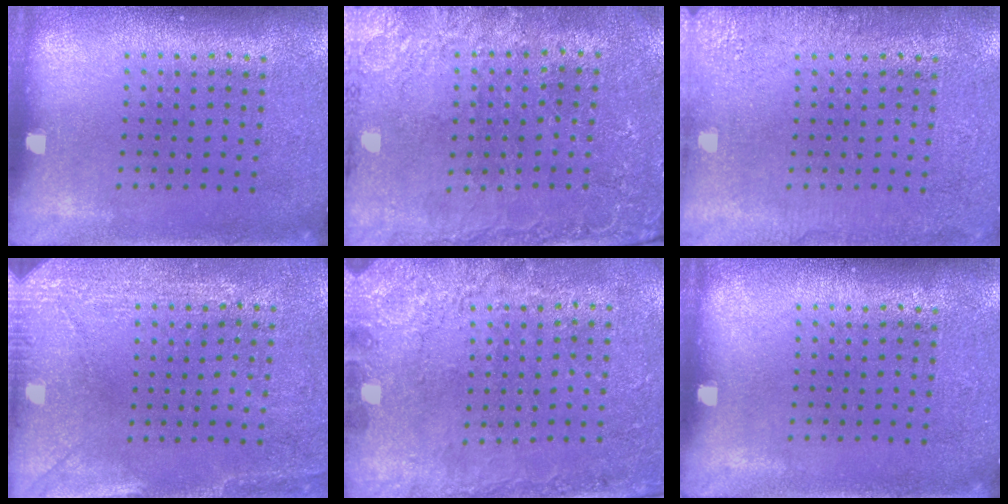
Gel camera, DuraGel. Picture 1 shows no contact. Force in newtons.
{"total": 0.6, "press": 0.4, "slide": 0.4}
{"total": 2.8, "press": 2.8, "slide": 0.3}
{"total": 3.0, "press": 2.7, "slide": 1.3}
{"total": 2.7, "press": 2.2, "slide": 1.5}
{"total": 0.0}